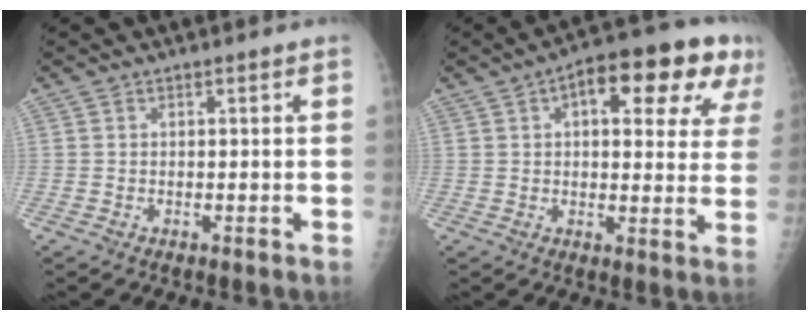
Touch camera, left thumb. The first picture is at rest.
{"total": 17.4, "force": [7.2, 7.2, 14.1], "torque": [-0.156, 0.013, 0.086]}